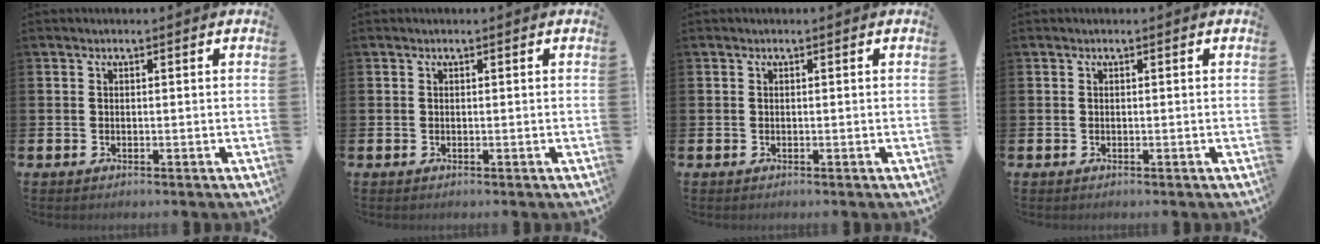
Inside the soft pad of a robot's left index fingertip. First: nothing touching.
{"total": 0.0}
{"total": 0.0}
{"total": 0.0}